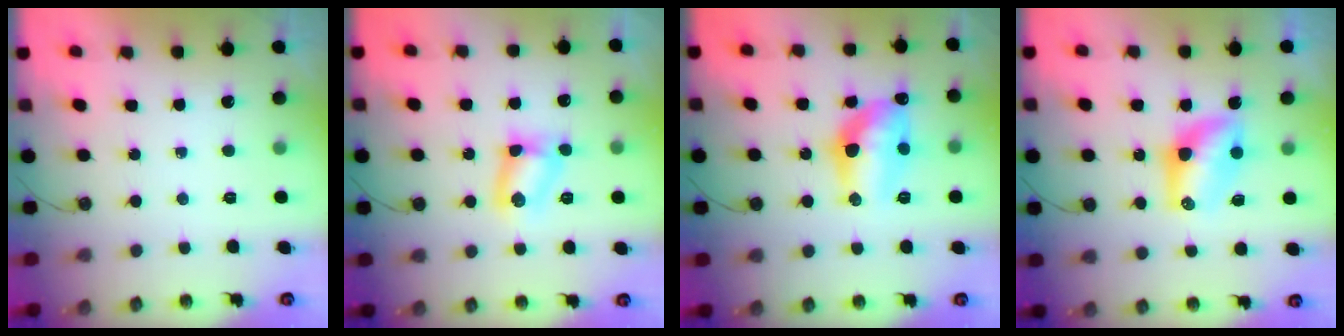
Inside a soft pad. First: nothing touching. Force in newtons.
{"total": 7.5, "press": 6.5, "slide": 3.7}
{"total": 15.2, "press": 14.6, "slide": 4.3}
{"total": 9.7, "press": 8.8, "slide": 4.1}